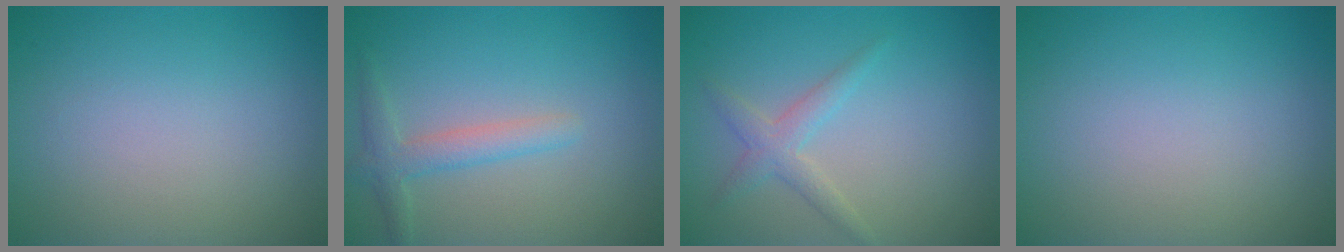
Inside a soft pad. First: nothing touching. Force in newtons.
{"total": 2.4, "press": 2.4, "slide": 0.1}
{"total": 2.1, "press": 2.1, "slide": 0.1}
{"total": 0.0}